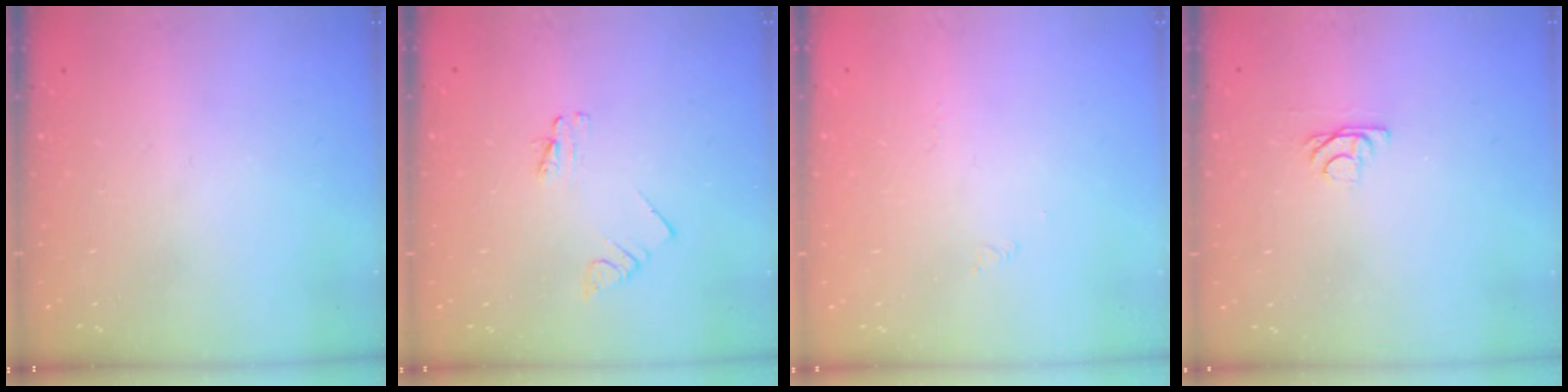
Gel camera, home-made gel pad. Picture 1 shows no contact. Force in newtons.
{"total": 1.6, "press": 1.6, "slide": 0.2}
{"total": 1.7, "press": 1.6, "slide": 0.4}
{"total": 3.8, "press": 3.8, "slide": 0.4}